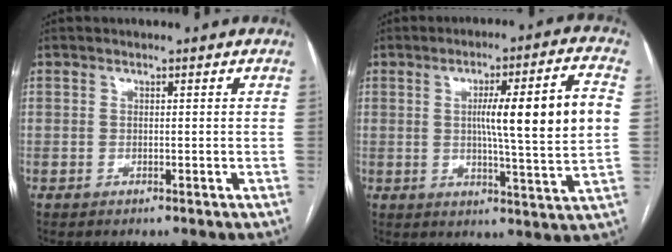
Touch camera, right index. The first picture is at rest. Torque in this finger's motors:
{"motor_torque": [0.96, 0.07, 0.52, 0.11]}